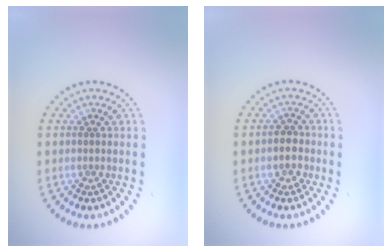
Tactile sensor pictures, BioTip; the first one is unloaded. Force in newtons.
{"total": 2.0, "press": 2.0, "slide": 0.6}